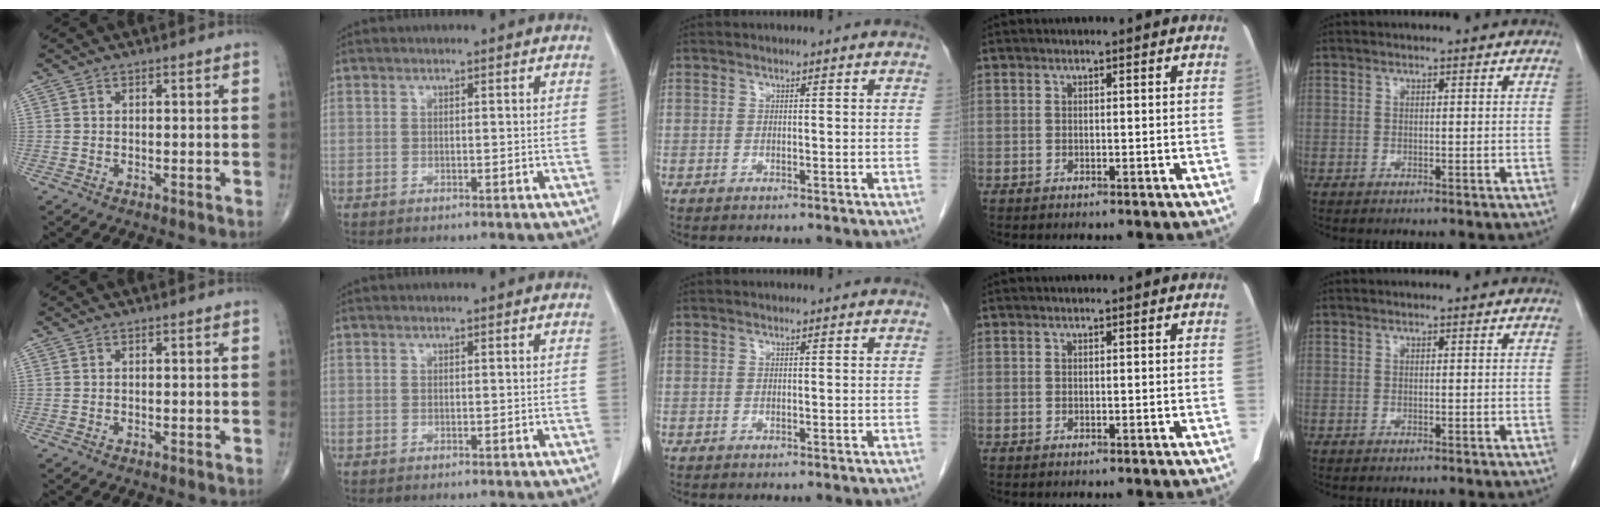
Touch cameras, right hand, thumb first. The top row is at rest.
{}